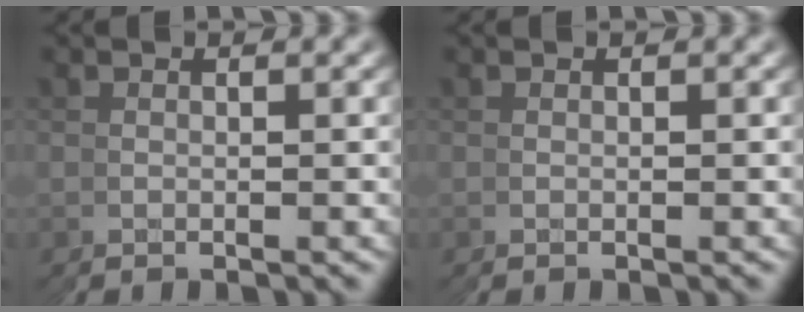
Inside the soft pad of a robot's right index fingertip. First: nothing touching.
{"total": 0.0}